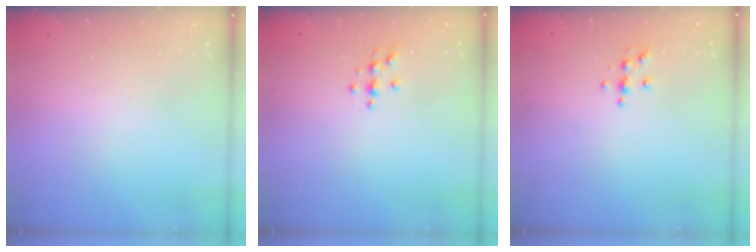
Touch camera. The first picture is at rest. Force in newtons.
{"total": 3.5, "press": 3.4, "slide": 0.5}
{"total": 3.9, "press": 3.8, "slide": 0.4}